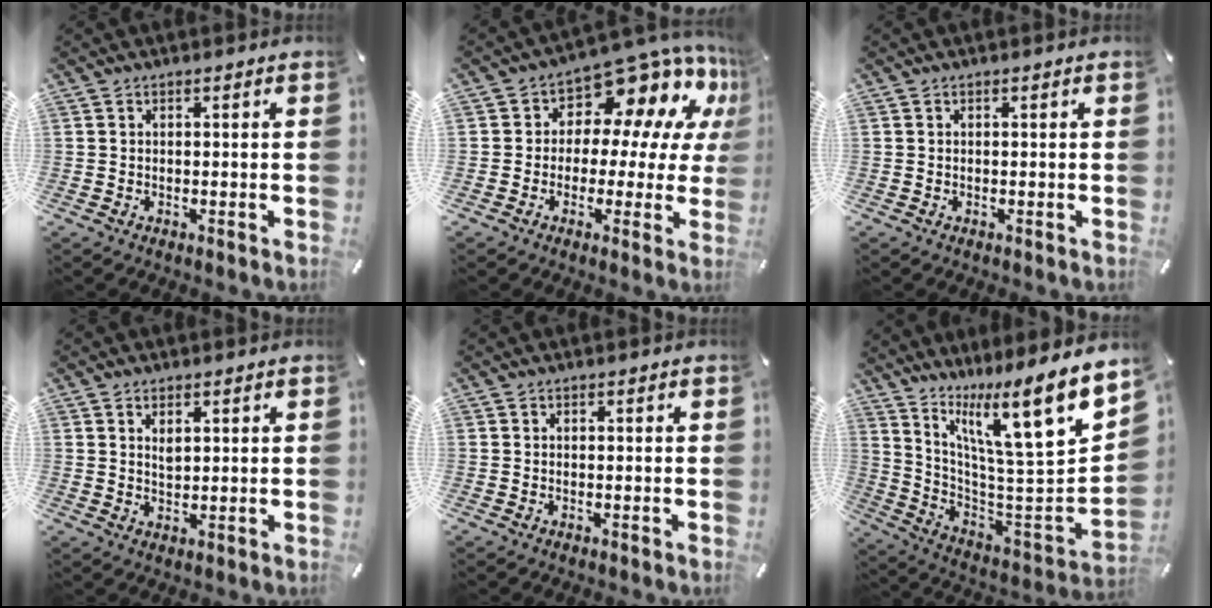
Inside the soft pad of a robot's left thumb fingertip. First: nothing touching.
{"total": 11.8, "force": [7.9, 6.8, 5.5], "torque": [-0.086, -0.073, 0.140]}
{"total": 0.0}
{"total": 2.5, "force": [1.4, 1.3, 1.6], "torque": [-0.027, -0.003, 0.024]}
{"total": 0.0}
{"total": 15.0, "force": [10.7, 1.4, 10.4], "torque": [-0.144, -0.122, 0.149]}